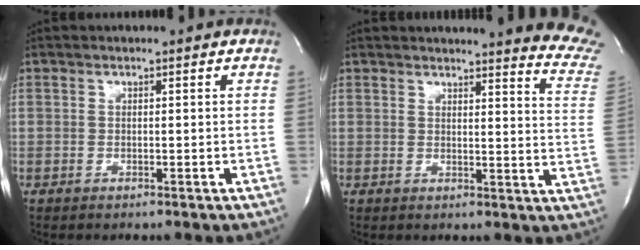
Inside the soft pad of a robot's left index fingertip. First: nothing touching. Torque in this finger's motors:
{"motor_torque": [0.06, -0.13, 0.39, 0.04]}